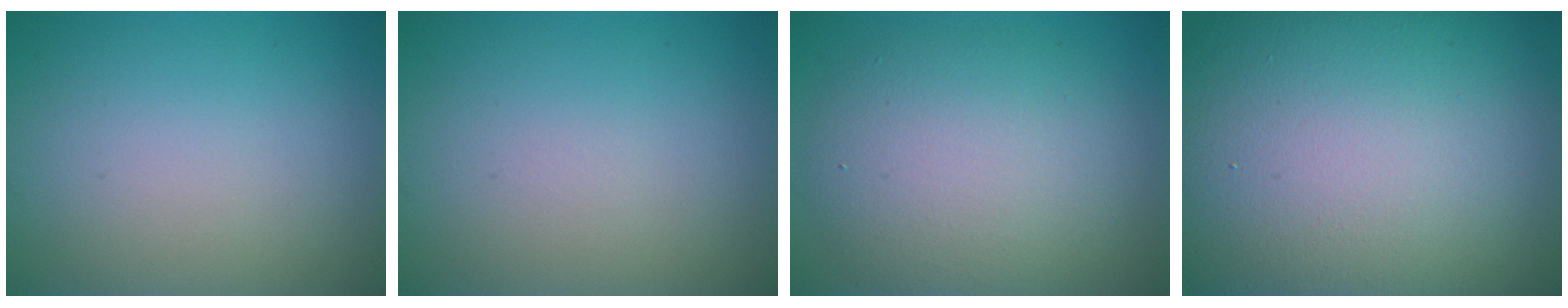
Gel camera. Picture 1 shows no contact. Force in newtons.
{"total": 0.0}
{"total": 7.2, "press": 7.2, "slide": 0.3}
{"total": 22.6, "press": 22.5, "slide": 0.6}